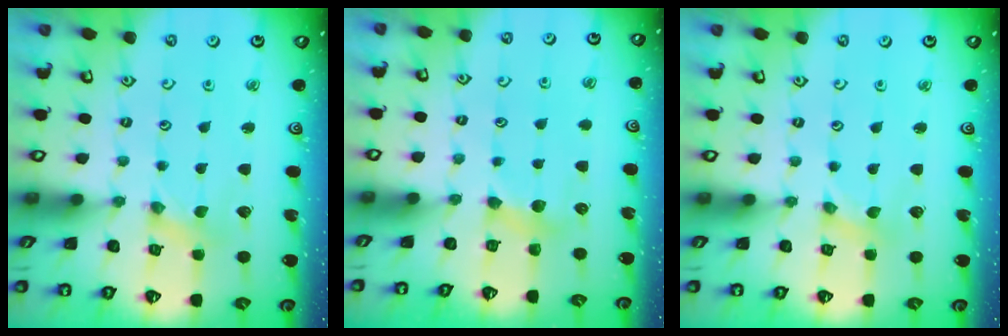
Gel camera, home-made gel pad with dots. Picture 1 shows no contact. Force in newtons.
{"total": 4.6, "press": 4.6, "slide": 0.5}
{"total": 0.0}